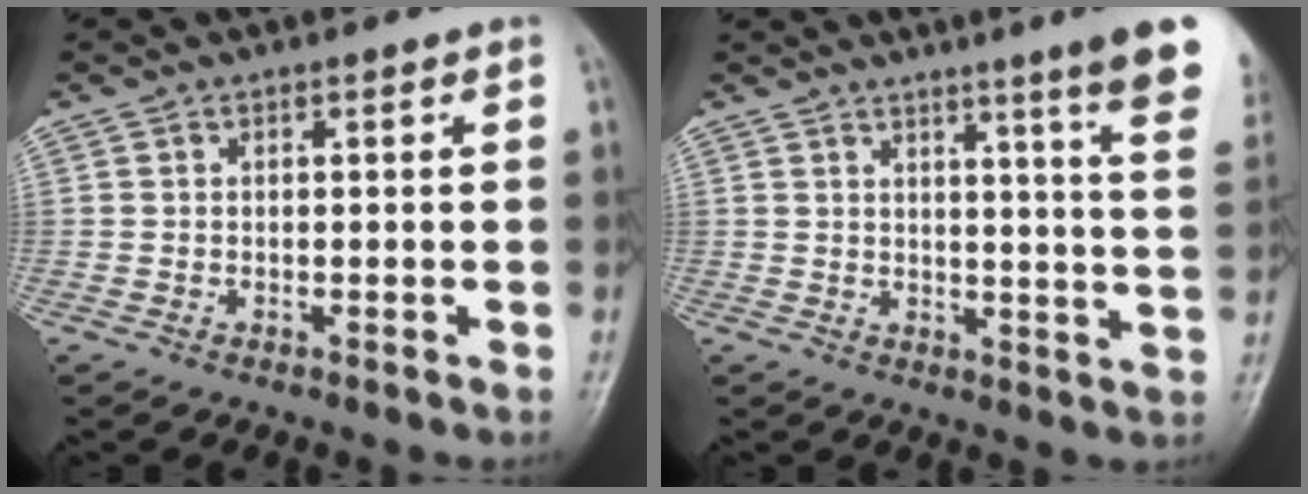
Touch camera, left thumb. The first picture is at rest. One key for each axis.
{"total": 14.7, "fx": 9.8, "fy": 0.3, "fz": 10.9, "tx": -0.126, "ty": -0.052, "tz": 0.105}